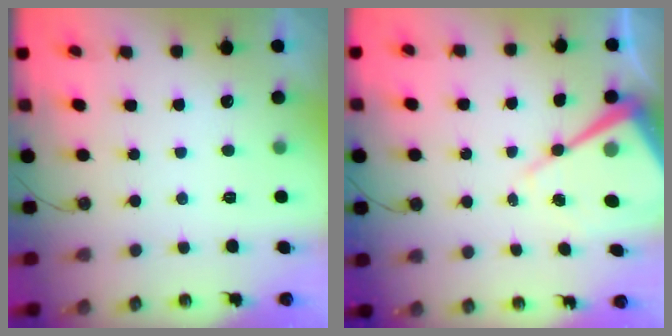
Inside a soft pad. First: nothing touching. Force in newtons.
{"total": 12.4, "press": 12.3, "slide": 1.2}